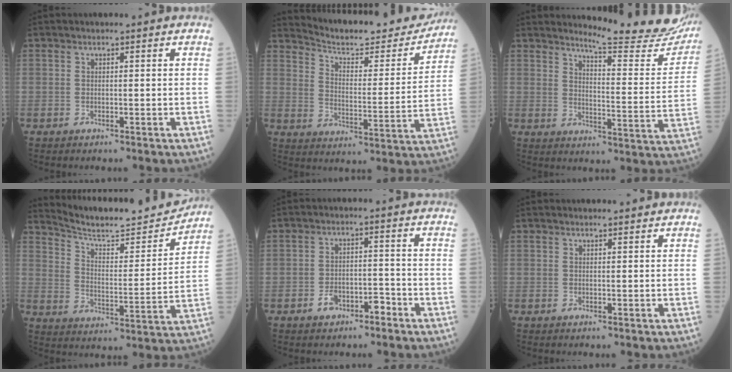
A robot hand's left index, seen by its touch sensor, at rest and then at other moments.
{"total": 18.0, "force": [17.2, 2.4, 4.7], "torque": [-0.067, -0.040, 0.233]}
{"total": 17.5, "force": [16.6, 0.8, 5.7], "torque": [-0.074, -0.105, 0.189]}
{"total": 16.1, "force": [15.6, 1.0, 4.0], "torque": [-0.072, -0.026, 0.234]}
{"total": 3.9, "force": [-2.6, 2.0, 2.0], "torque": [-0.033, 0.008, -0.042]}
{"total": 1.8, "force": [1.8, 0.0, 0.3], "torque": [-0.008, 0.004, 0.022]}